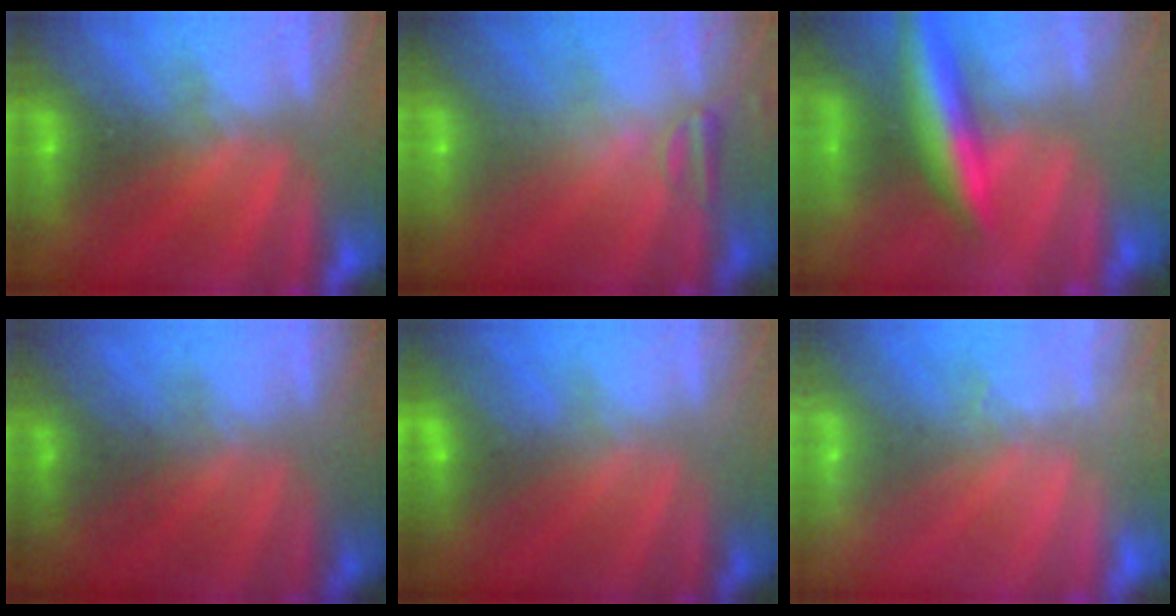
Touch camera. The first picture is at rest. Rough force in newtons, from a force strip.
{"total": 2.4}
{"total": 6.4}
{"total": 8.0}
{"total": 2.9}
{"total": 2.3}